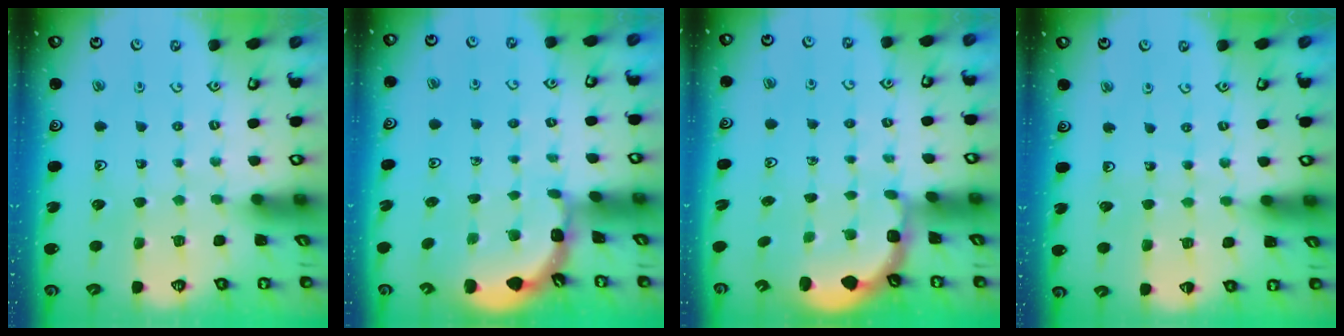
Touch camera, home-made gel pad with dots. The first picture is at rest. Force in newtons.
{"total": 1.7, "press": 1.7, "slide": 0.0}
{"total": 2.7, "press": 2.1, "slide": 1.7}
{"total": 4.4, "press": 3.9, "slide": 2.1}